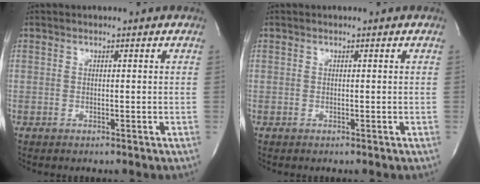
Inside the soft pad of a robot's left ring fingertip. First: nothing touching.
{"total": 0.0}